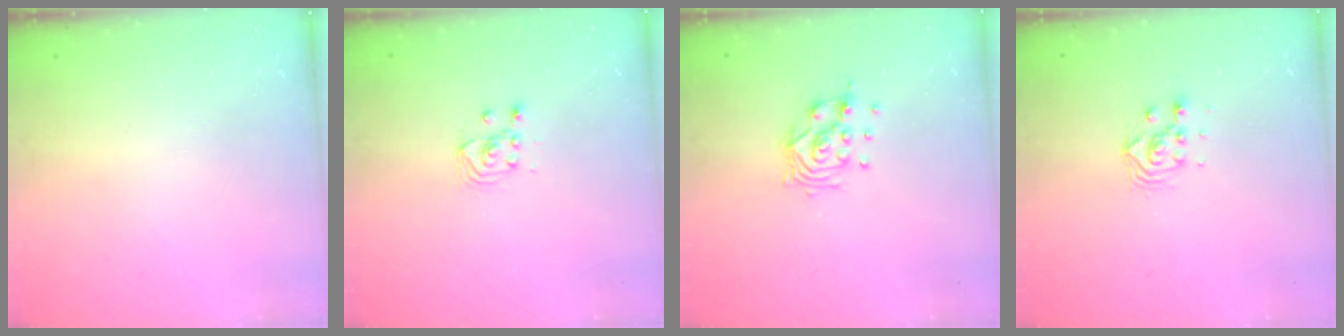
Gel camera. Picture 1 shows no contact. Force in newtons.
{"total": 3.1, "press": 2.8, "slide": 1.3}
{"total": 9.6, "press": 9.5, "slide": 1.2}
{"total": 4.8, "press": 4.8, "slide": 0.1}